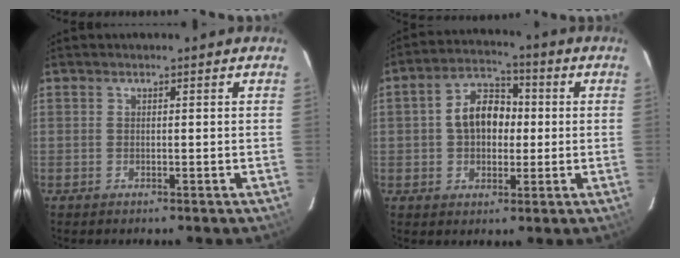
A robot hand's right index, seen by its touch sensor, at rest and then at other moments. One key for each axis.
{"total": 9.1, "fx": 0.4, "fy": 6.4, "fz": 6.5, "tx": -0.123, "ty": 0.031, "tz": 0.008}